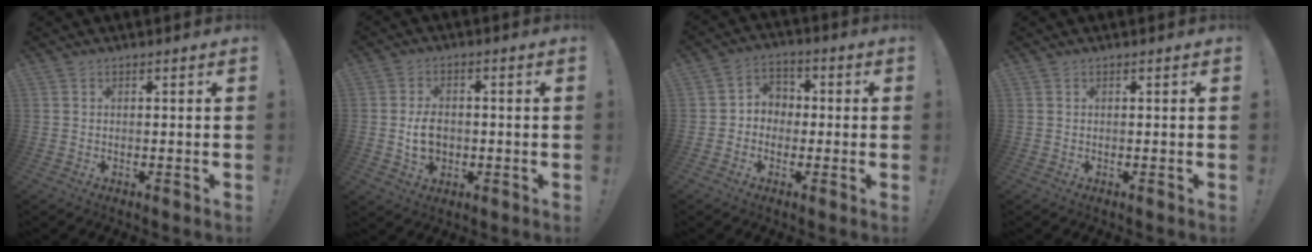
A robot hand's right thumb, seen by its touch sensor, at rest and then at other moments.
{"total": 7.3, "force": [-1.1, 5.4, 4.7], "torque": [-0.066, 0.005, -0.020]}
{"total": 5.8, "force": [-1.5, 5.4, 1.4], "torque": [-0.024, 0.023, -0.023]}
{"total": 0.0}